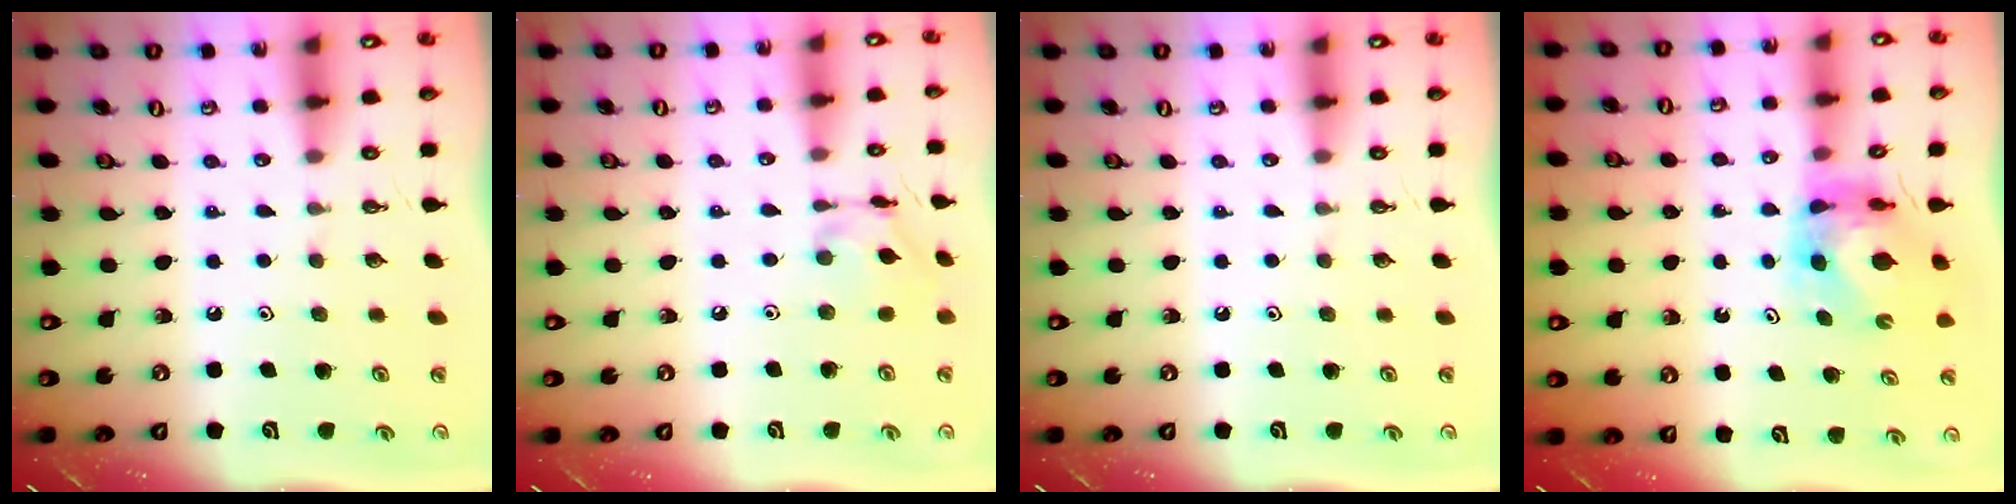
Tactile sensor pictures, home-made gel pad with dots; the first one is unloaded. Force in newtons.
{"total": 10.3, "press": 10.3, "slide": 0.6}
{"total": 0.0}
{"total": 7.0, "press": 7.0, "slide": 0.6}